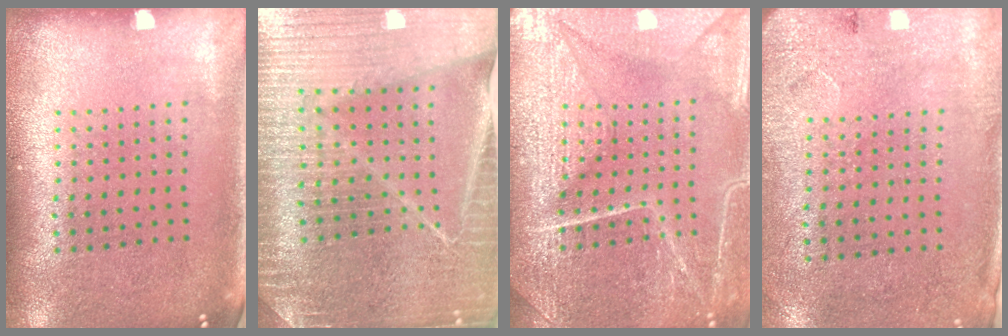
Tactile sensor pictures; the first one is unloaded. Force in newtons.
{"total": 4.5, "press": 4.3, "slide": 1.6}
{"total": 7.0, "press": 6.9, "slide": 0.8}
{"total": 2.6, "press": 2.1, "slide": 1.5}